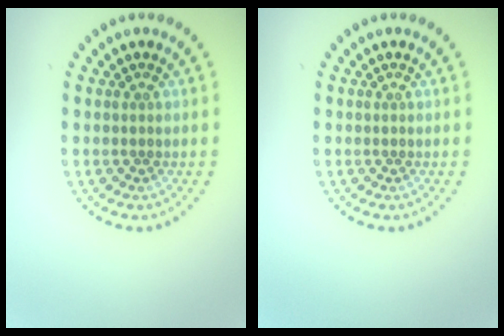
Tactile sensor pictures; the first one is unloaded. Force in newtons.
{"total": 0.0}